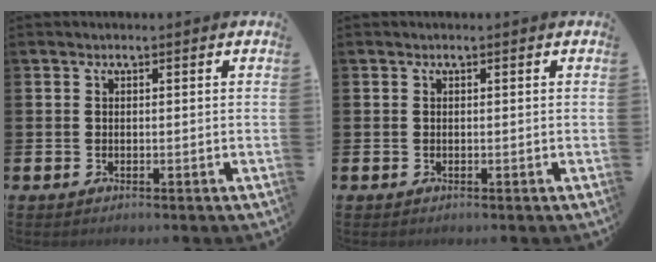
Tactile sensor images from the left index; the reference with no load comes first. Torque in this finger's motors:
{"motor_torque": [0.00, 0.00, 0.00, 0.00]}